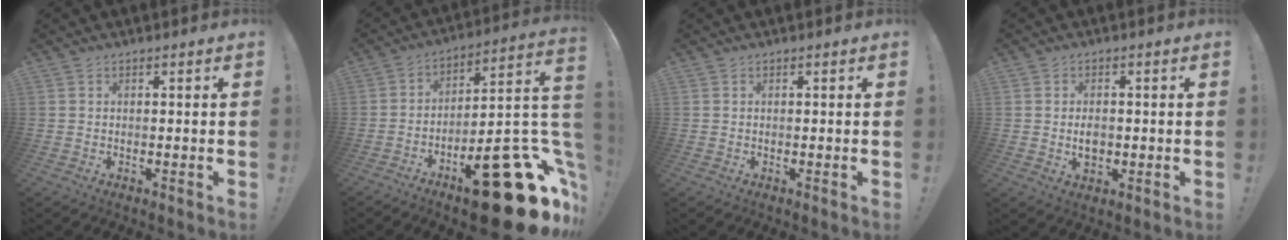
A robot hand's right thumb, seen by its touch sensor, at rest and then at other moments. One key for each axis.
{"total": 27.1, "fx": -14.7, "fy": 8.7, "fz": 21.1, "tx": -0.217, "ty": 0.079, "tz": -0.217}
{"total": 0.0}
{"total": 4.2, "fx": -0.7, "fy": 3.2, "fz": 2.7, "tx": -0.032, "ty": 0.001, "tz": -0.012}